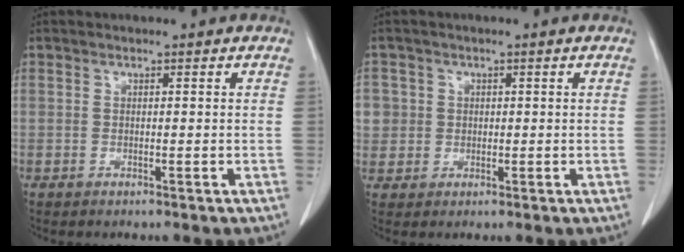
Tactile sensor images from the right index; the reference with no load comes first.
{"total": 4.0, "force": [0.6, 3.9, 0.1], "torque": [0.009, 0.008, 0.014]}